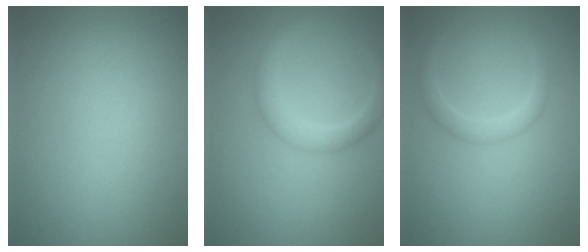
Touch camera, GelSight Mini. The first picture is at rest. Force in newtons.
{"total": 3.4, "press": 3.4, "slide": 0.1}
{"total": 1.8, "press": 1.8, "slide": 0.0}